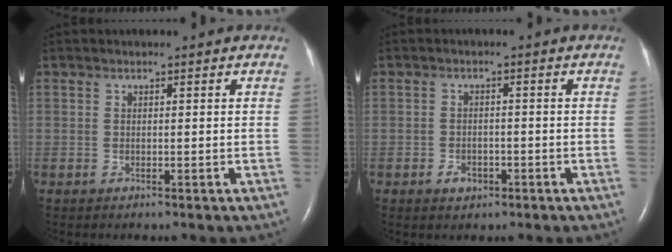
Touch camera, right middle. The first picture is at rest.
{"total": 2.4, "force": [-1.3, 1.6, 1.2], "torque": [-0.021, 0.003, -0.016]}